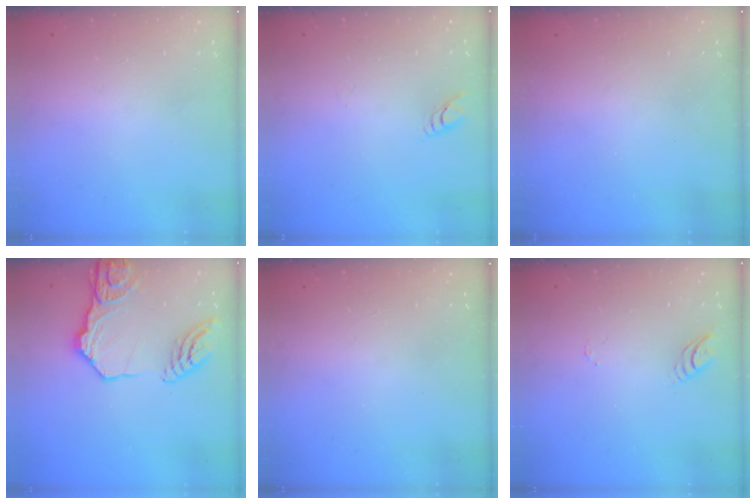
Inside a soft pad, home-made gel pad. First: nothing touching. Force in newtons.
{"total": 2.8, "press": 2.8, "slide": 0.2}
{"total": 0.0}
{"total": 15.8, "press": 15.8, "slide": 0.8}
{"total": 0.0}
{"total": 3.3, "press": 3.3, "slide": 0.4}